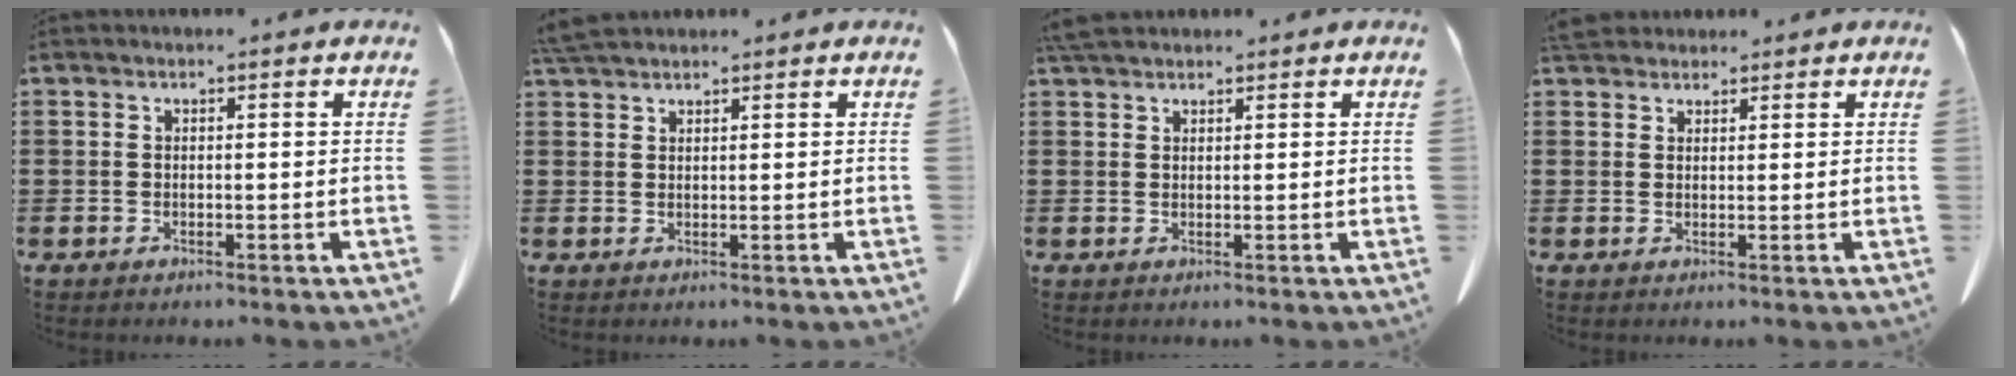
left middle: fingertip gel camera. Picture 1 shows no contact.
{"total": 3.1, "force": [2.9, 0.5, 1.2], "torque": [-0.032, -0.003, 0.057]}
{"total": 2.8, "force": [2.5, 0.7, 1.1], "torque": [-0.029, -0.001, 0.049]}
{"total": 3.3, "force": [2.9, 1.1, 0.9], "torque": [-0.027, -0.002, 0.058]}